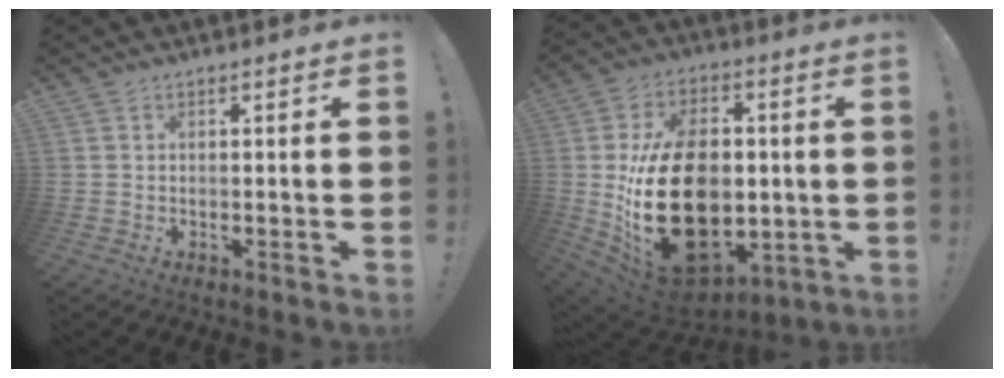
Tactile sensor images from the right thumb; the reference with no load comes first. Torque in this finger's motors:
{"motor_torque": [1.79, 3.21, 2.77, 0.00, 0.94]}